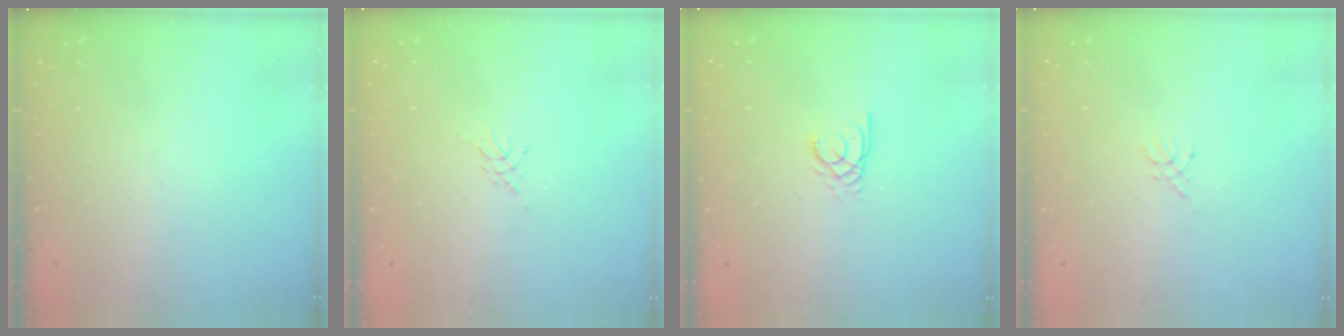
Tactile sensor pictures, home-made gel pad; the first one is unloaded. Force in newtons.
{"total": 3.2, "press": 3.1, "slide": 0.6}
{"total": 2.4, "press": 2.4, "slide": 0.3}
{"total": 1.4, "press": 1.4, "slide": 0.3}